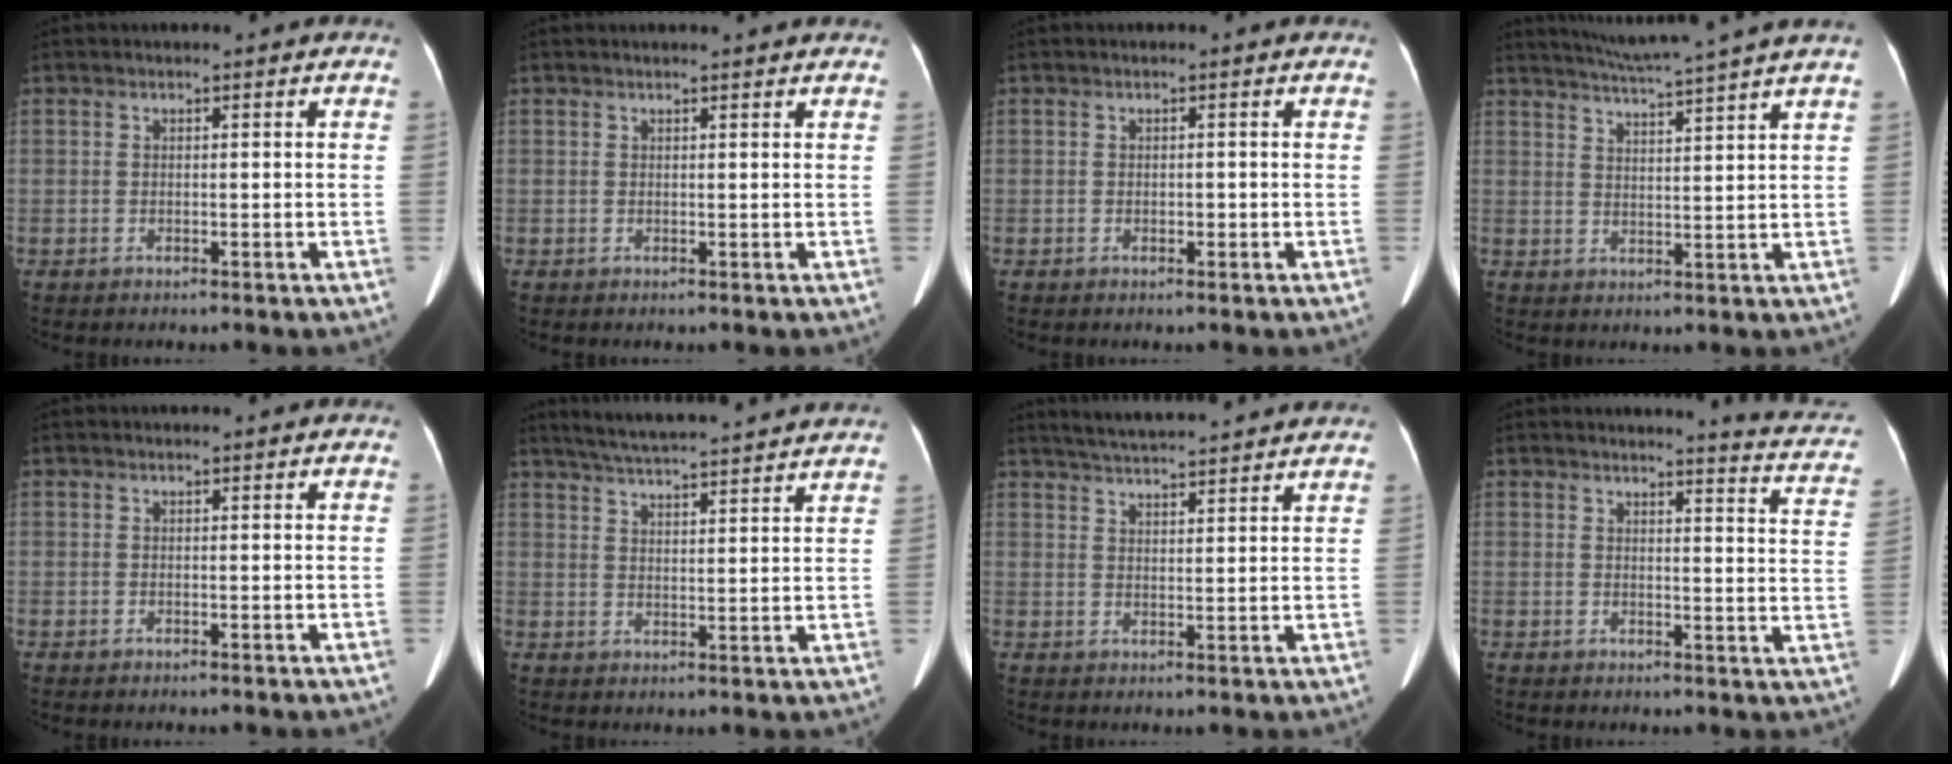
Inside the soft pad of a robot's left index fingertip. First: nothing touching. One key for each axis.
{"total": 2.7, "fx": 2.6, "fy": 0.0, "fz": 0.8, "tx": -0.013, "ty": 0.010, "tz": 0.026}
{"total": 0.5, "fx": -0.2, "fy": 0.3, "fz": 0.4, "tx": -0.006, "ty": 0.001, "tz": -0.003}
{"total": 11.1, "fx": 9.7, "fy": -2.1, "fz": 5.0, "tx": -0.088, "ty": -0.001, "tz": 0.135}
{"total": 0.0}
{"total": 18.2, "fx": 16.8, "fy": 0.4, "fz": 7.1, "tx": -0.118, "ty": 0.017, "tz": 0.226}
{"total": 13.0, "fx": 12.1, "fy": 0.4, "fz": 4.9, "tx": -0.087, "ty": 0.027, "tz": 0.166}
{"total": 9.4, "fx": 8.8, "fy": 0.0, "fz": 3.1, "tx": -0.029, "ty": -0.055, "tz": 0.073}